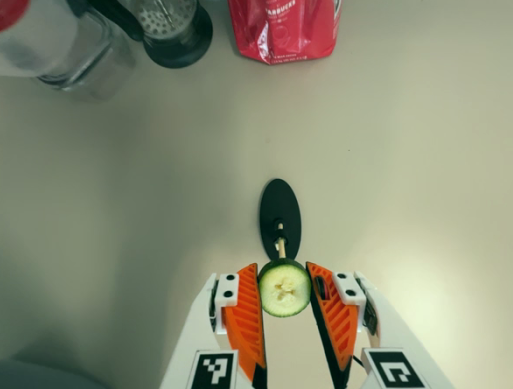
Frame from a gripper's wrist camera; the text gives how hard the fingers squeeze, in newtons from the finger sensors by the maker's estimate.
{"total": 9.0, "left": 8.7, "right": 9.3}